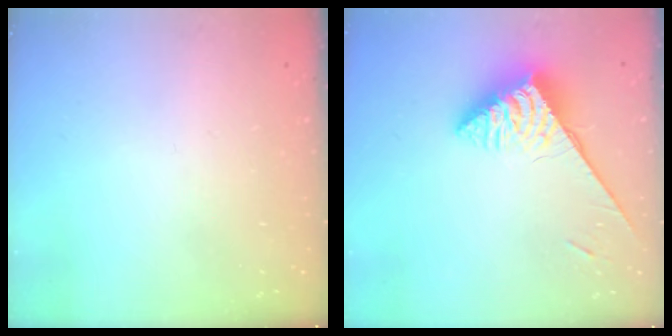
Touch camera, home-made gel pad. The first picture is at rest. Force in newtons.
{"total": 4.6, "press": 4.5, "slide": 0.7}